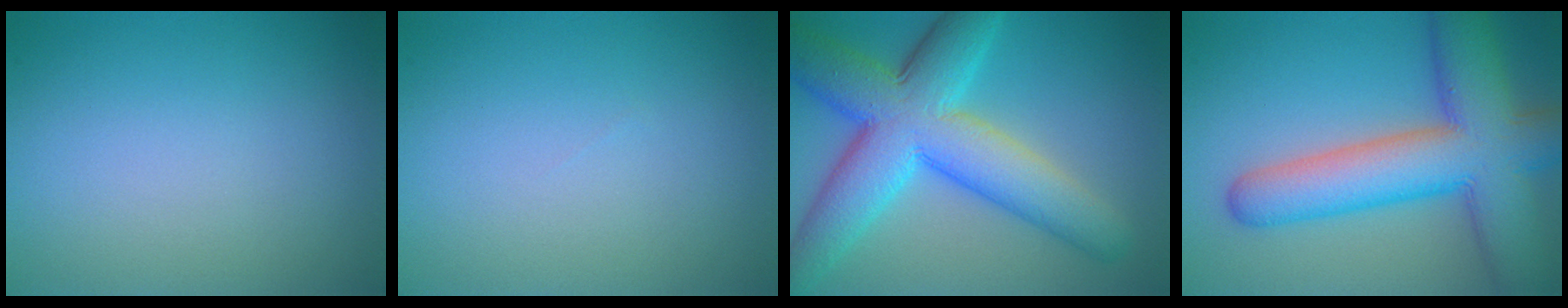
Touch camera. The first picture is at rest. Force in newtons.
{"total": 0.0}
{"total": 10.9, "press": 10.9, "slide": 0.1}
{"total": 10.7, "press": 10.7, "slide": 0.6}